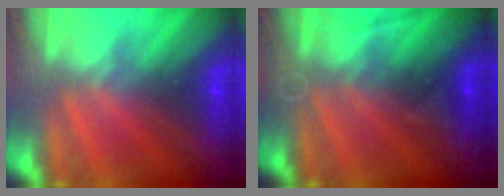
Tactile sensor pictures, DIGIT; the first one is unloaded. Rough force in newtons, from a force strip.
{"total": 2.8}